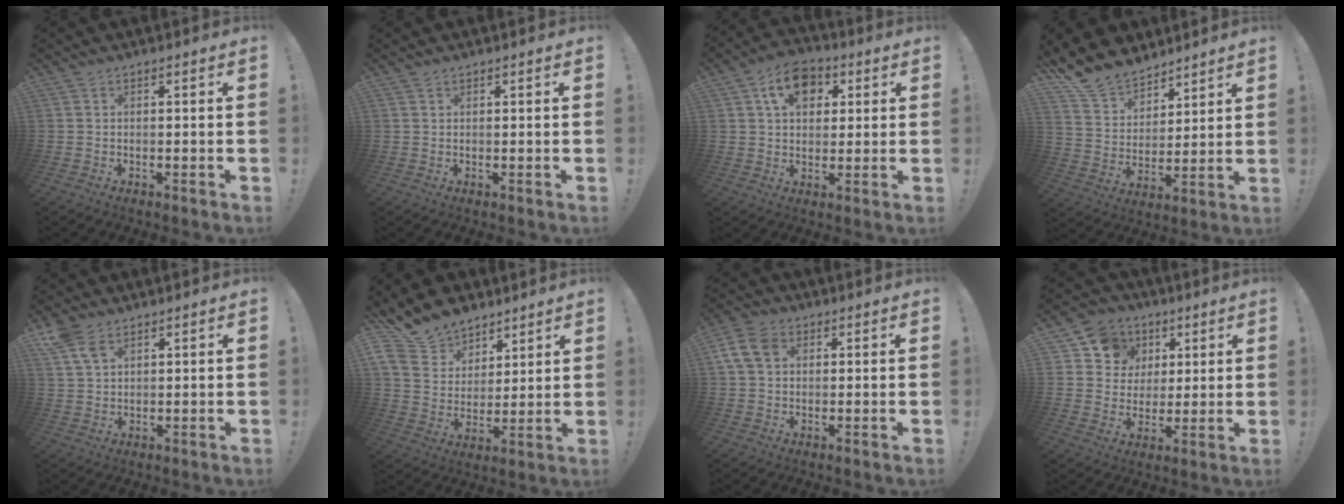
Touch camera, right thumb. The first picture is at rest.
{"total": 0.7, "force": [0.6, 0.3, 0.1], "torque": [-0.001, -0.001, 0.012]}
{"total": 10.9, "force": [3.9, 8.0, 6.3], "torque": [-0.090, 0.002, 0.071]}
{"total": 13.6, "force": [11.8, 6.4, 2.3], "torque": [-0.068, -0.094, 0.226]}
{"total": 6.6, "force": [4.0, 3.6, 3.8], "torque": [-0.066, -0.015, 0.079]}
{"total": 14.5, "force": [11.3, 8.4, 3.3], "torque": [-0.074, -0.083, 0.220]}
{"total": 9.7, "force": [3.0, 7.1, 5.8], "torque": [-0.117, 0.007, 0.064]}
{"total": 10.1, "force": [3.9, 9.1, 2.2], "torque": [-0.037, -0.019, 0.080]}